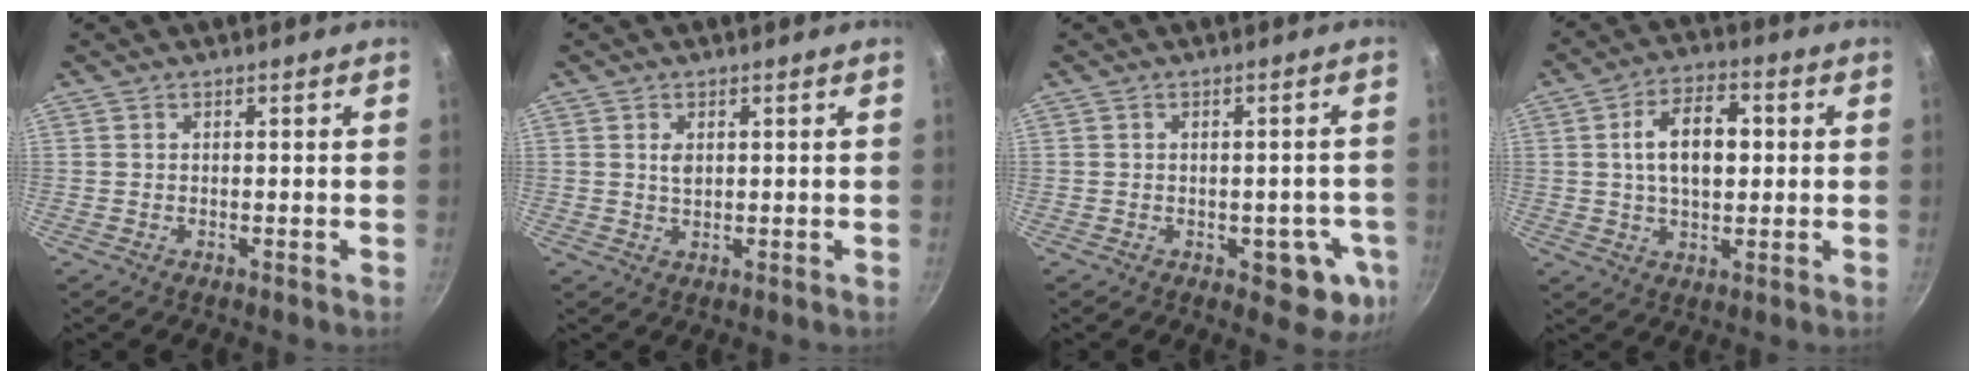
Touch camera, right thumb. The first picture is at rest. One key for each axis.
{"total": 2.1, "fx": 0.6, "fy": 1.3, "fz": 1.5, "tx": -0.023, "ty": -0.004, "tz": 0.013}
{"total": 6.6, "fx": -2.6, "fy": 3.4, "fz": 5.1, "tx": -0.033, "ty": 0.011, "tz": -0.025}
{"total": 11.0, "fx": 1.5, "fy": 6.3, "fz": 8.9, "tx": -0.135, "ty": 0.011, "tz": 0.023}